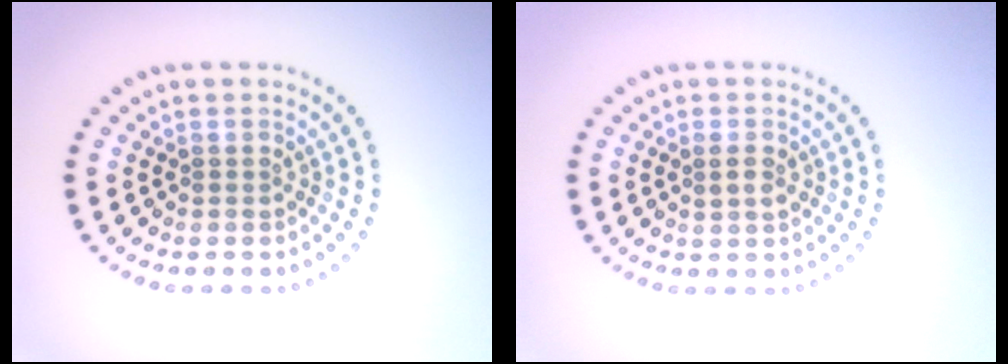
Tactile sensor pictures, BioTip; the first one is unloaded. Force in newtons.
{"total": 1.3, "press": 1.3, "slide": 0.1}